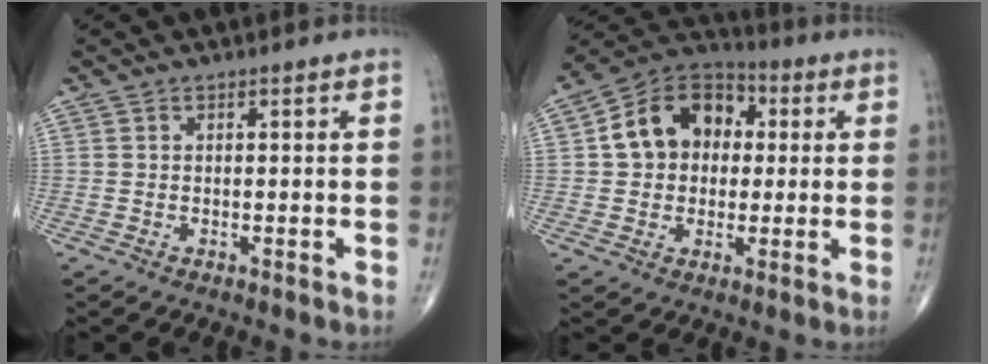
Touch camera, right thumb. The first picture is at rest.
{"total": 13.9, "force": [1.9, 10.8, 8.4], "torque": [-0.106, 0.025, 0.022]}